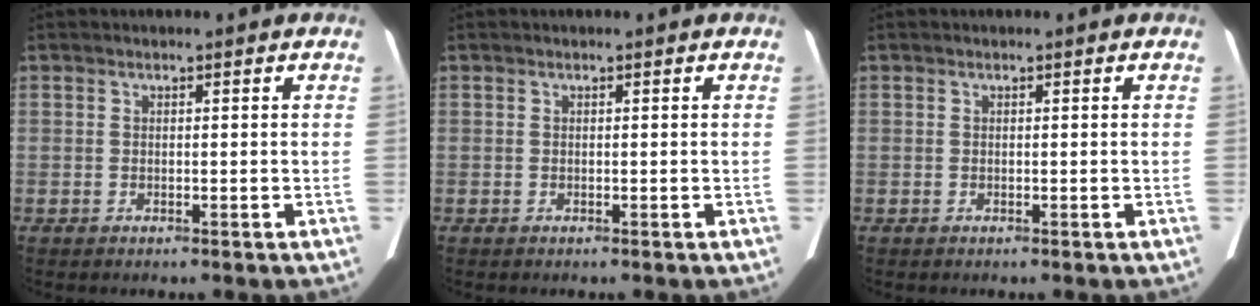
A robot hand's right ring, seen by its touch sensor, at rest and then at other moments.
{"total": 0.0}
{"total": 0.0}